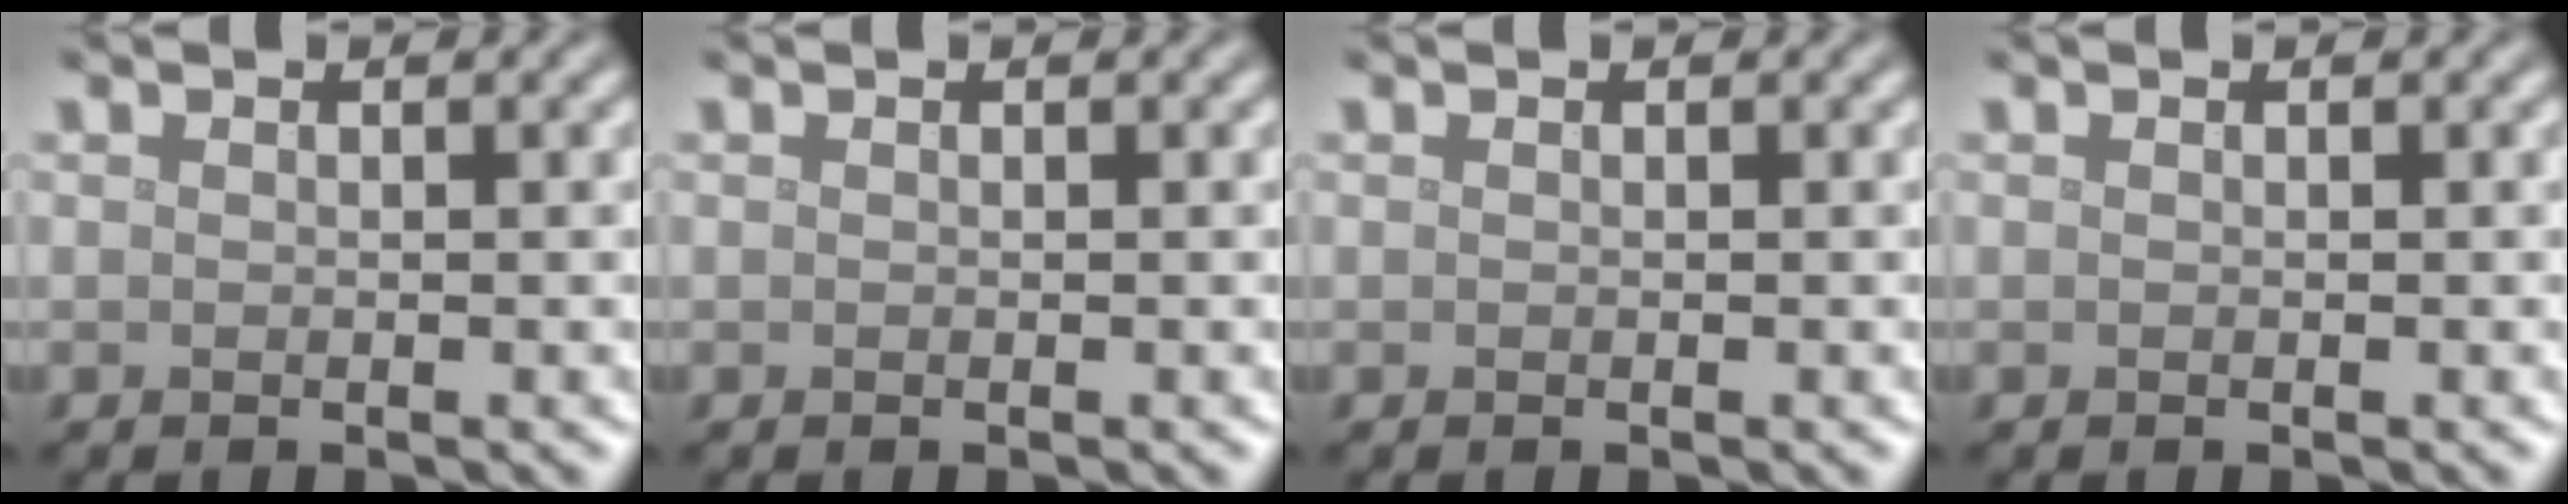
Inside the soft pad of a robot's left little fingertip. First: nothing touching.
{"total": 0.0}
{"total": 0.0}
{"total": 0.0}